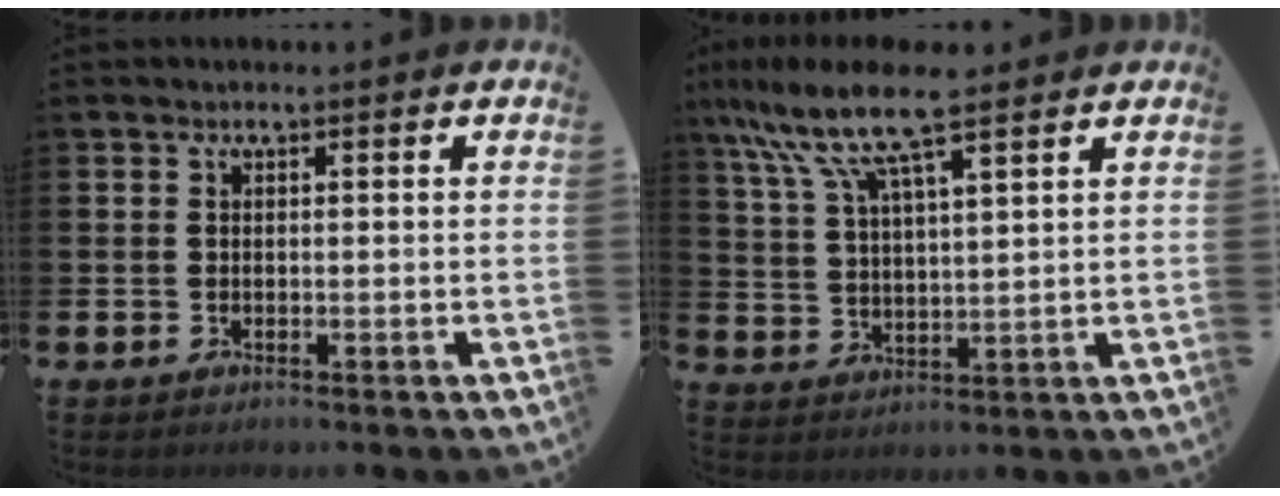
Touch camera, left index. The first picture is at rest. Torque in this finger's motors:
{"motor_torque": [0.48, -0.39, 1.05, 0.21]}